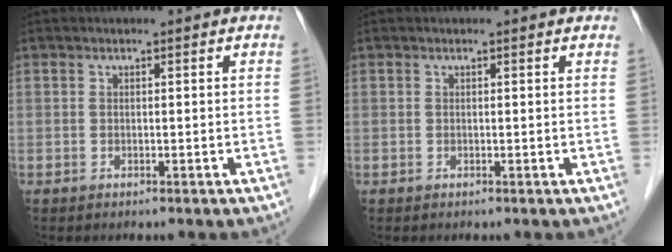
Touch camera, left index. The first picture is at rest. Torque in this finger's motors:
{"motor_torque": [0.30, -0.49, 0.05, 0.00]}